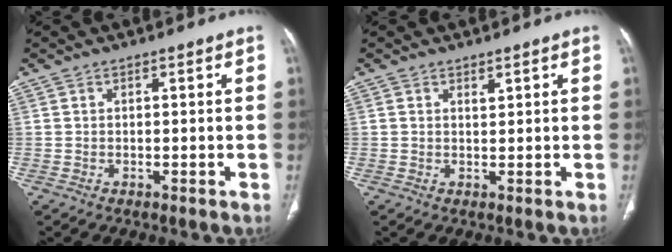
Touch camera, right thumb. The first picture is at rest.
{"total": 0.8, "force": [0.6, 0.3, 0.4], "torque": [-0.004, -0.006, 0.012]}